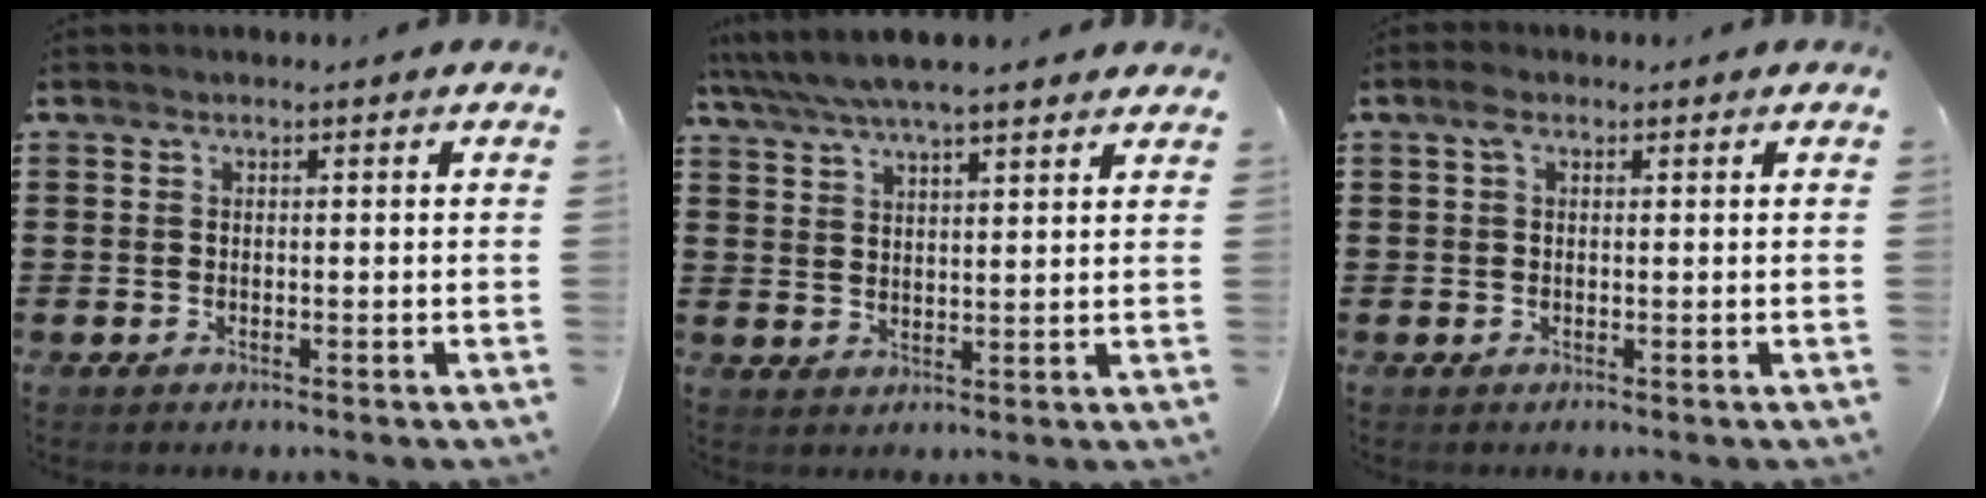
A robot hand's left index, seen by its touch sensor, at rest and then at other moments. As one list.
[{"total": 5.6, "force": [4.8, 0.9, 2.6], "torque": [-0.066, -0.014, 0.084]}, {"total": 1.9, "force": [0.8, 1.1, 1.4], "torque": [-0.031, 0.008, 0.014]}]